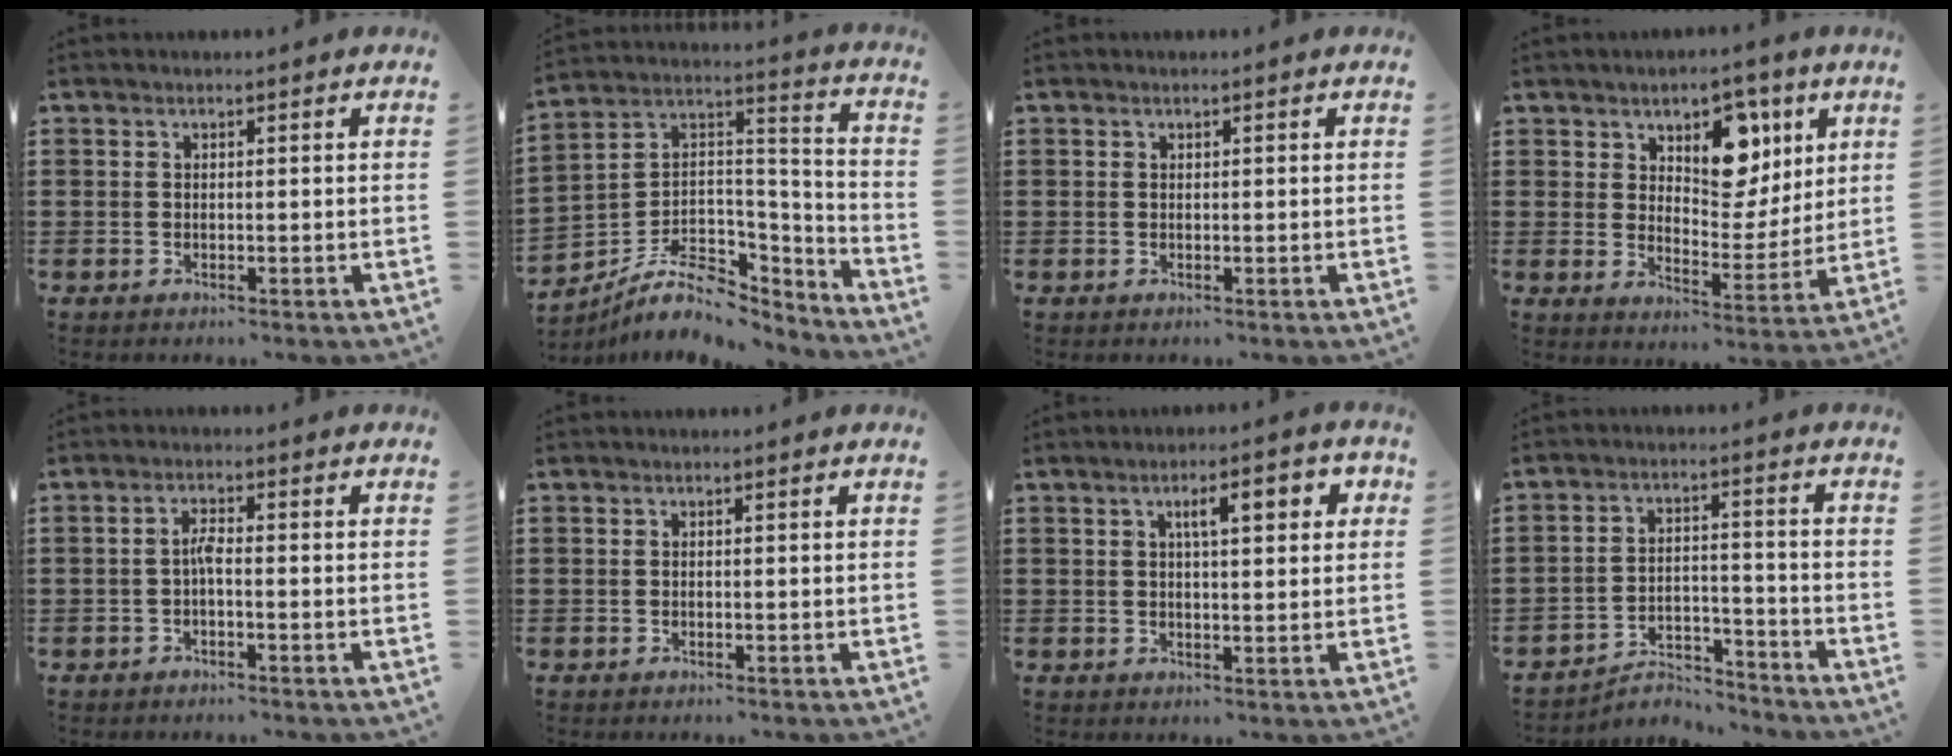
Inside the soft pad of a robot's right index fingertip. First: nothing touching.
{"total": 9.3, "force": [-6.4, 5.2, 4.3], "torque": [-0.093, 0.009, -0.118]}
{"total": 0.0}
{"total": 8.8, "force": [5.3, 5.4, 4.6], "torque": [-0.078, -0.015, 0.090]}
{"total": 2.0, "force": [-0.6, 0.5, 1.9], "torque": [-0.046, 0.001, -0.015]}
{"total": 0.0}
{"total": 5.2, "force": [1.7, 1.5, 4.7], "torque": [-0.079, 0.003, 0.022]}
{"total": 4.6, "force": [-4.4, 1.2, 0.6], "torque": [-0.014, 0.012, -0.090]}